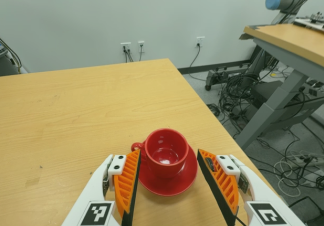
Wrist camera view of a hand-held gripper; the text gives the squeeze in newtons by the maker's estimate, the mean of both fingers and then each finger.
{"total": 0.5, "left": 0.3, "right": 0.8}